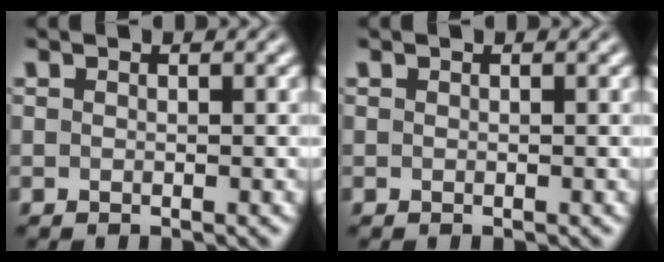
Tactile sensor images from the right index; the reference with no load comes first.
{"total": 0.0}